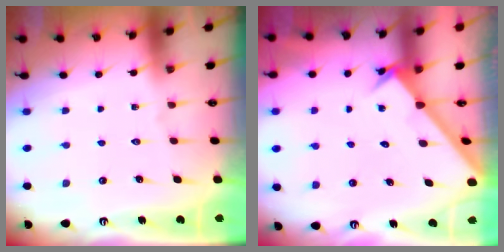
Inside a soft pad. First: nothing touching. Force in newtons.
{"total": 2.1, "press": 2.1, "slide": 0.2}